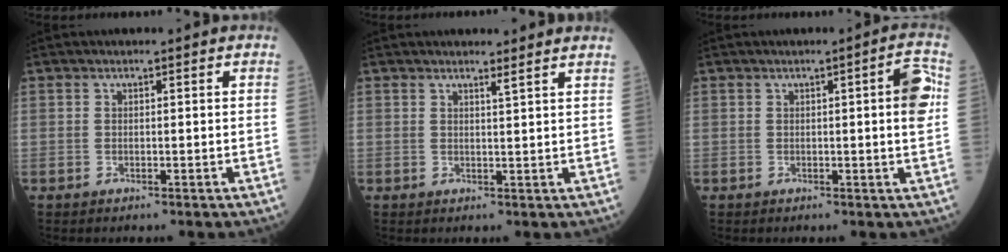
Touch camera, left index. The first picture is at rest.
{"total": 1.8, "force": [1.6, -0.7, 0.6], "torque": [-0.030, -0.014, 0.023]}
{"total": 4.1, "force": [0.5, 0.0, 4.1], "torque": [-0.050, 0.006, 0.004]}